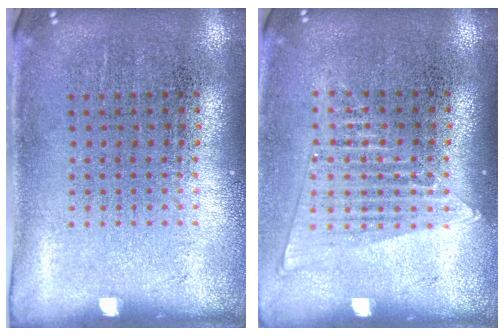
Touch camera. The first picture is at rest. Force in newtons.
{"total": 1.4, "press": 1.2, "slide": 0.5}